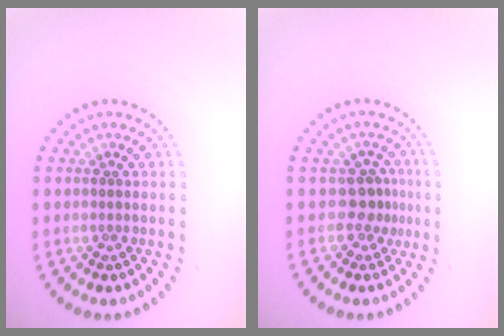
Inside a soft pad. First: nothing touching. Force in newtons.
{"total": 2.2, "press": 1.5, "slide": 1.6}